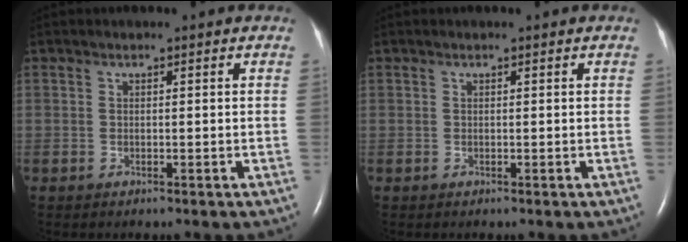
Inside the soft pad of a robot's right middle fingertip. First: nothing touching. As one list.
[{"total": 0.0}]